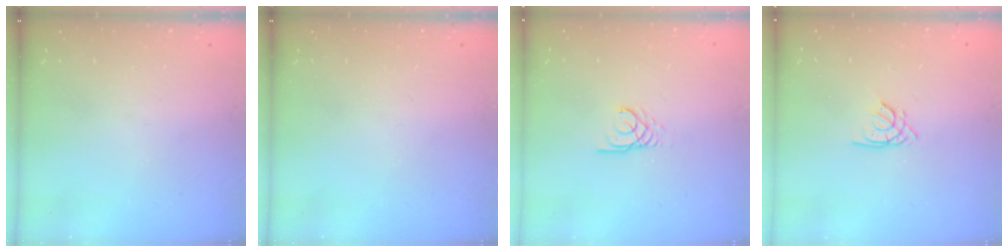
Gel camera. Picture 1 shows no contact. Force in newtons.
{"total": 0.0}
{"total": 2.6, "press": 2.6, "slide": 0.1}
{"total": 1.5, "press": 1.4, "slide": 0.4}